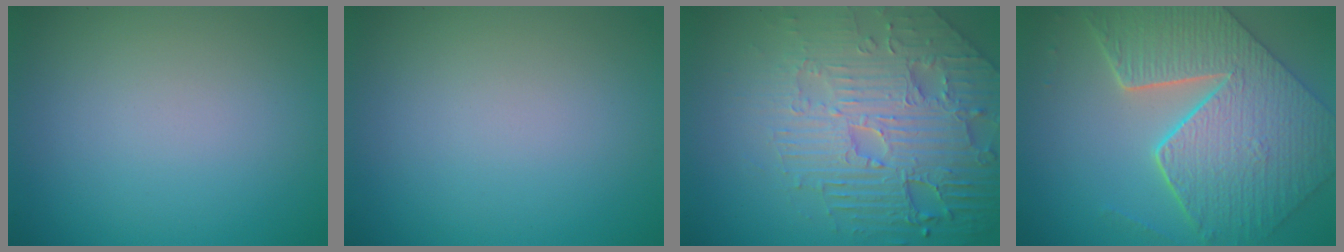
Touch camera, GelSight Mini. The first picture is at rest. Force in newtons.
{"total": 0.0}
{"total": 7.4, "press": 6.0, "slide": 4.4}
{"total": 9.2, "press": 6.8, "slide": 6.2}